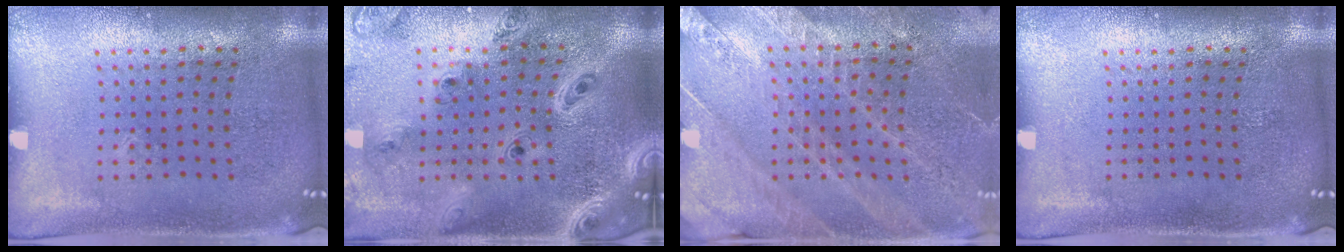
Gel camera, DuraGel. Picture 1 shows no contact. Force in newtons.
{"total": 2.6, "press": 2.3, "slide": 1.2}
{"total": 2.7, "press": 2.7, "slide": 0.5}
{"total": 0.0}